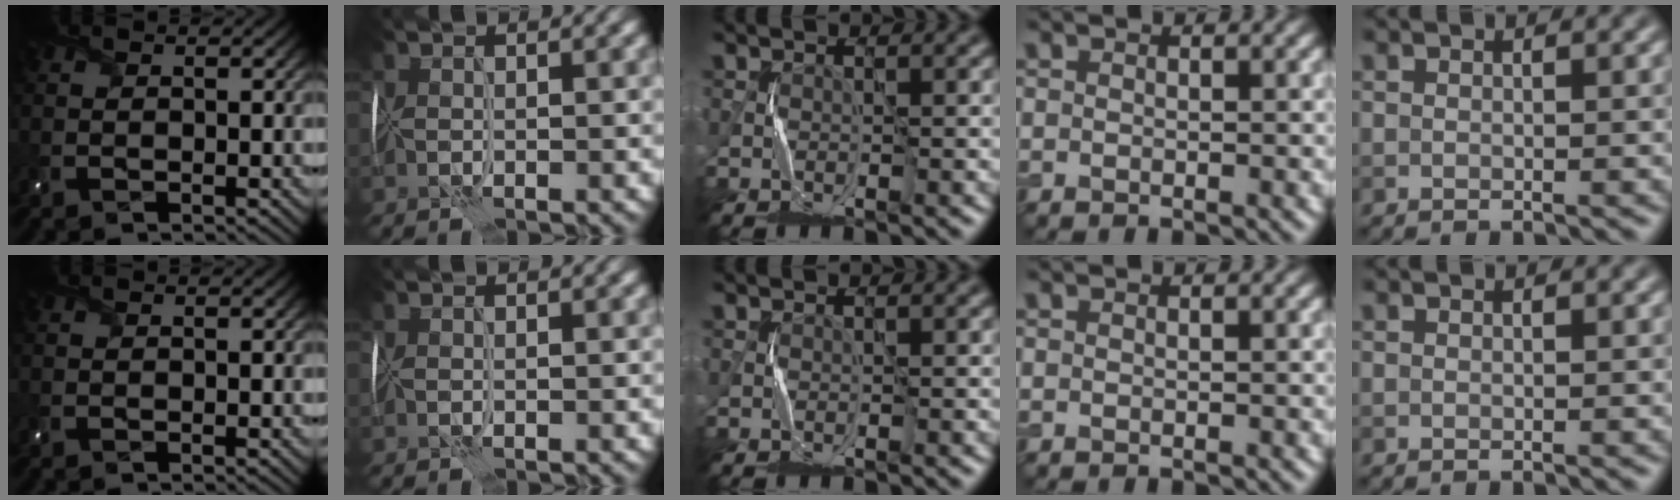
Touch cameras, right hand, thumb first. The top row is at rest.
{}